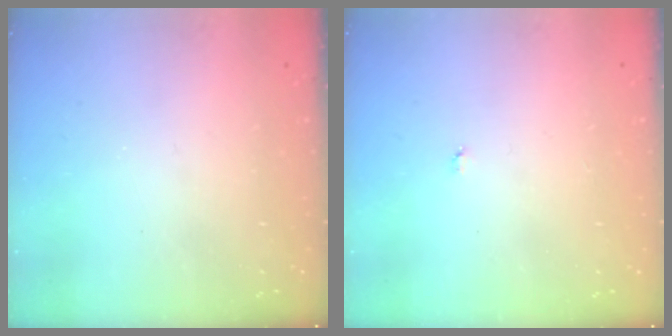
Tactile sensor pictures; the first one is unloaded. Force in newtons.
{"total": 2.9, "press": 2.9, "slide": 0.3}